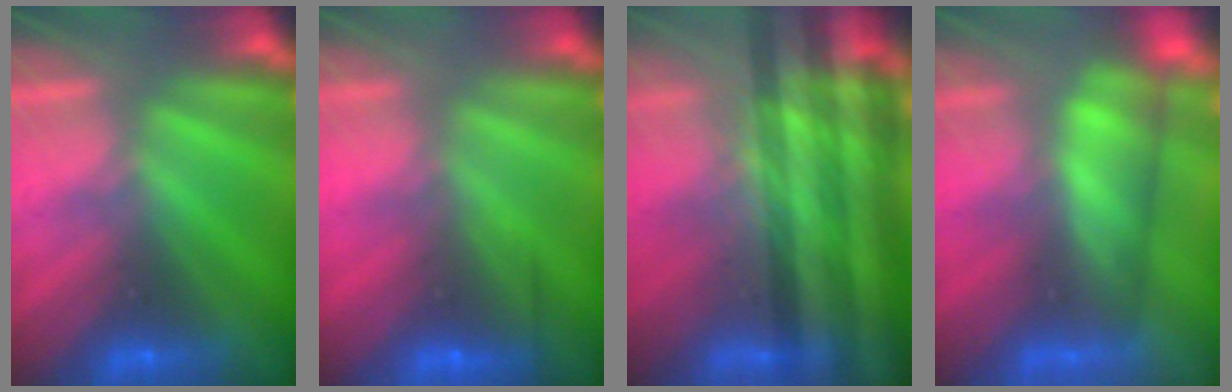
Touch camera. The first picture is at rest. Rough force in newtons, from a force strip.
{"total": 2.4}
{"total": 8.3}
{"total": 4.3}